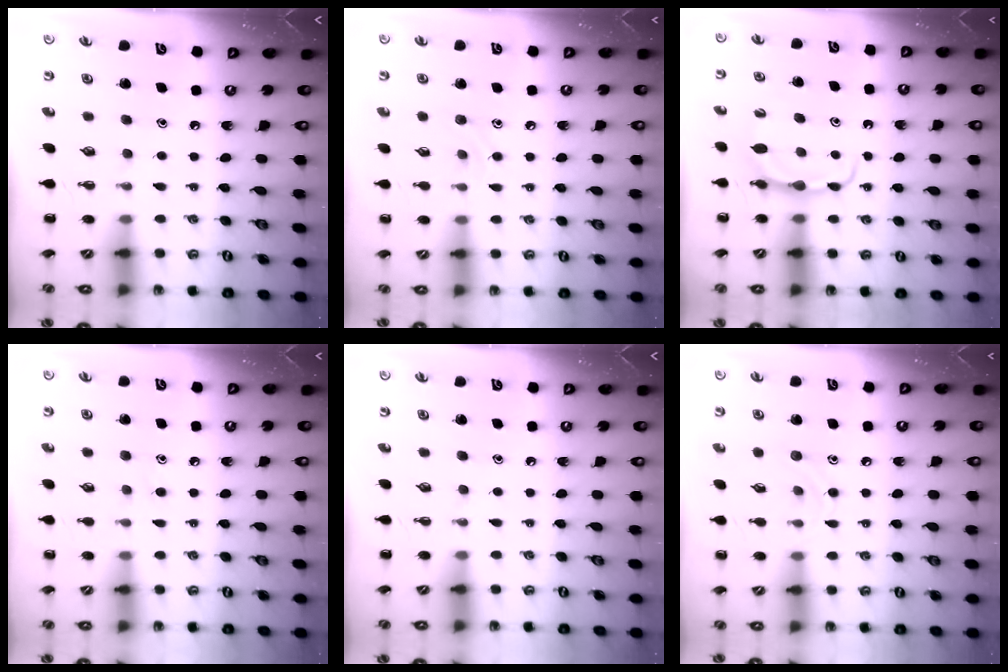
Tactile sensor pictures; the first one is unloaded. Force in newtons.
{"total": 7.9, "press": 7.7, "slide": 1.6}
{"total": 6.6, "press": 6.6, "slide": 0.3}
{"total": 7.4, "press": 6.9, "slide": 2.6}
{"total": 0.0}
{"total": 7.0, "press": 6.9, "slide": 1.2}